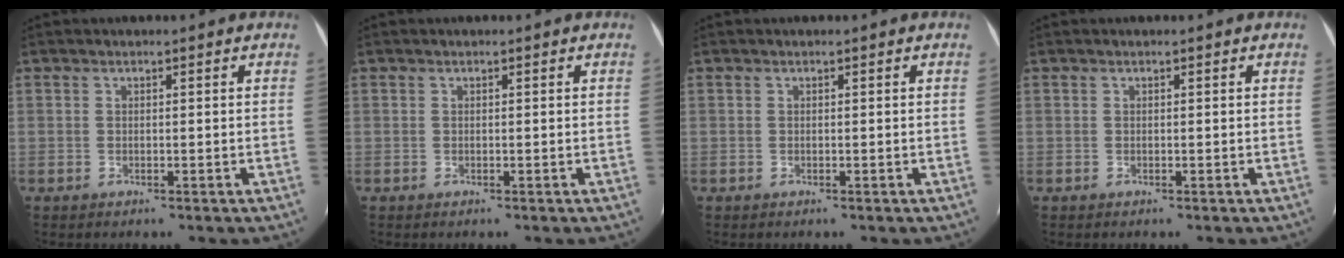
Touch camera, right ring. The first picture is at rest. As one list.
[{"total": 0.0}, {"total": 0.0}, {"total": 0.0}]